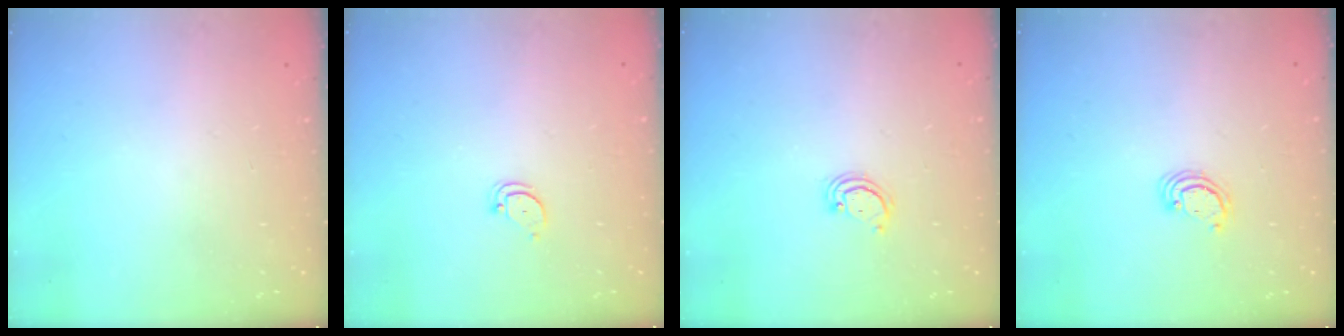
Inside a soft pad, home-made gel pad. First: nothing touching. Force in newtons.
{"total": 2.6, "press": 2.6, "slide": 0.1}
{"total": 2.5, "press": 2.4, "slide": 0.2}
{"total": 2.6, "press": 2.5, "slide": 0.3}